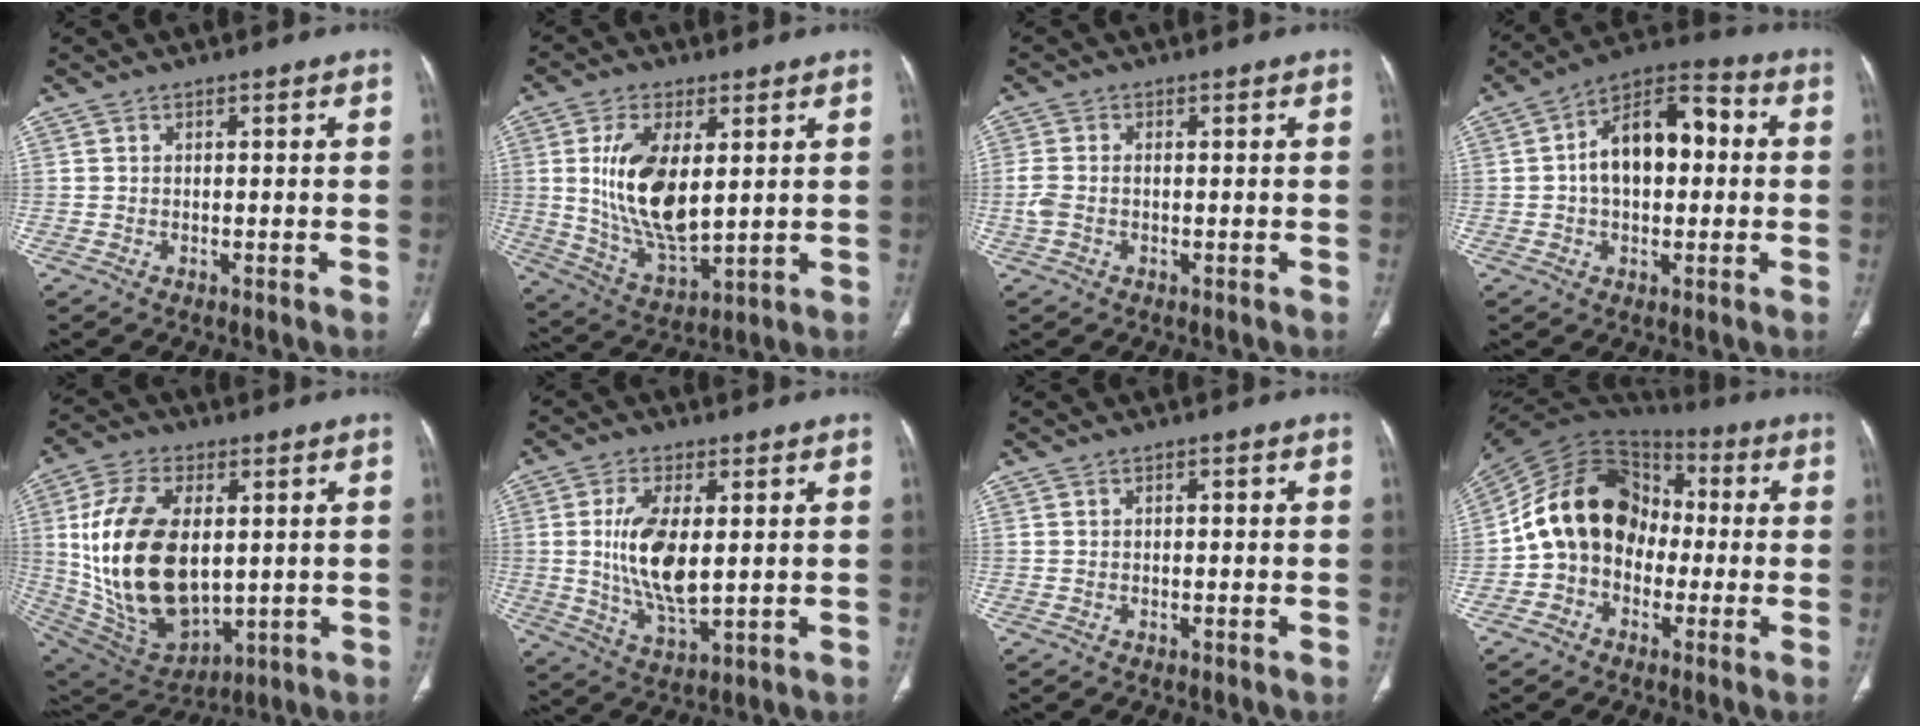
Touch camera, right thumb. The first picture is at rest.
{"total": 15.0, "force": [2.8, 7.4, 12.8], "torque": [-0.237, -0.025, 0.064]}
{"total": 3.3, "force": [-0.5, 2.1, 2.5], "torque": [-0.075, 0.007, -0.011]}
{"total": 14.6, "force": [1.1, 8.6, 11.7], "torque": [-0.167, 0.039, 0.008]}
{"total": 24.2, "force": [2.1, 14.2, 19.4], "torque": [-0.367, -0.018, 0.061]}
{"total": 11.9, "force": [1.1, 5.2, 10.7], "torque": [-0.209, -0.020, 0.029]}
{"total": 0.6, "force": [0.0, 0.3, 0.4], "torque": [-0.007, 0.001, -0.001]}
{"total": 16.4, "force": [-1.5, 13.1, 9.8], "torque": [-0.143, 0.048, -0.039]}